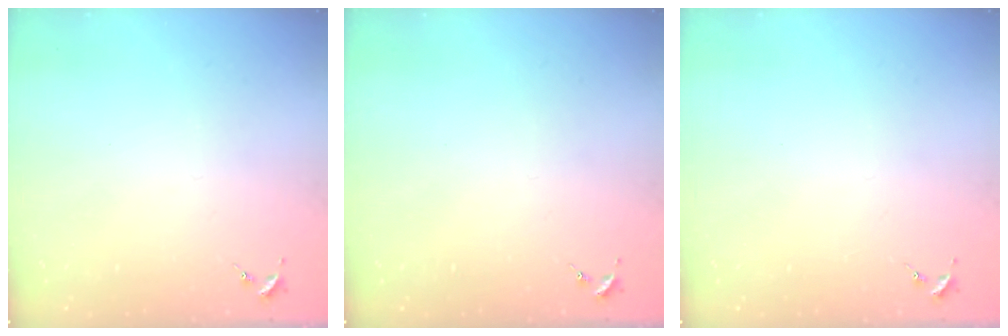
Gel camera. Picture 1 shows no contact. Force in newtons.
{"total": 0.0}
{"total": 0.0}